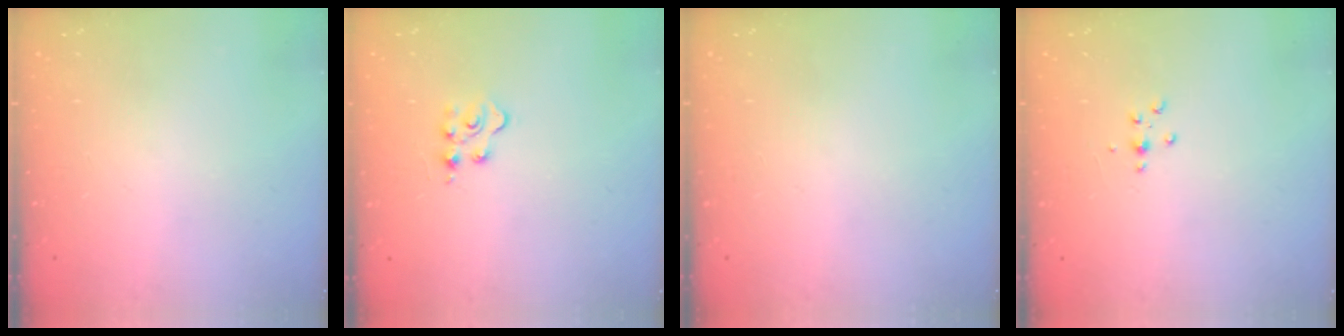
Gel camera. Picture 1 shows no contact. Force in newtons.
{"total": 3.9, "press": 3.8, "slide": 0.7}
{"total": 0.0}
{"total": 2.9, "press": 2.9, "slide": 0.4}